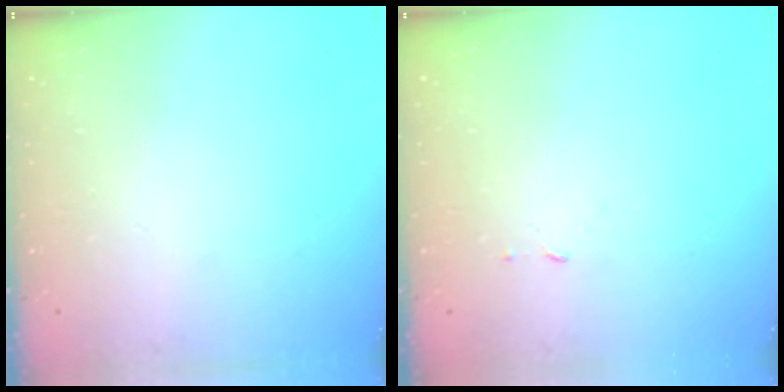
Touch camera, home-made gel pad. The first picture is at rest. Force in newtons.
{"total": 2.5, "press": 2.5, "slide": 0.2}